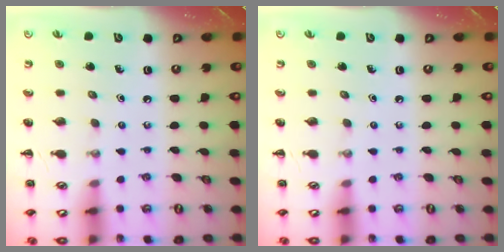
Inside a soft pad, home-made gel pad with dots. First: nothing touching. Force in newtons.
{"total": 0.0}